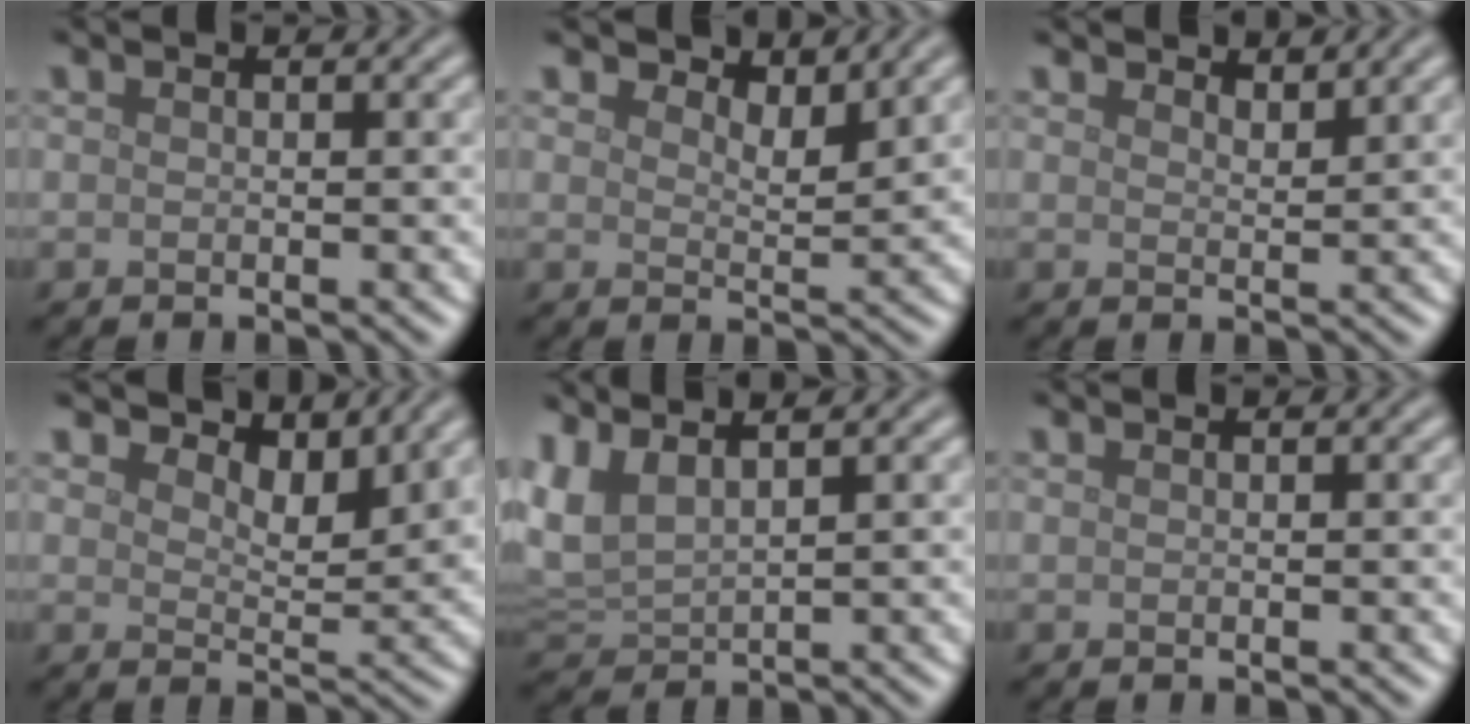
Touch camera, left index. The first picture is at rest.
{"total": 2.9, "force": [2.7, 0.7, 1.0], "torque": [-0.016, -0.002, 0.038]}
{"total": 2.2, "force": [2.1, 0.3, 0.5], "torque": [-0.009, 0.001, 0.032]}
{"total": 4.8, "force": [4.1, 1.5, 2.0], "torque": [-0.037, -0.002, 0.059]}
{"total": 3.5, "force": [2.2, 1.4, 2.4], "torque": [-0.066, 0.008, 0.050]}
{"total": 0.0}